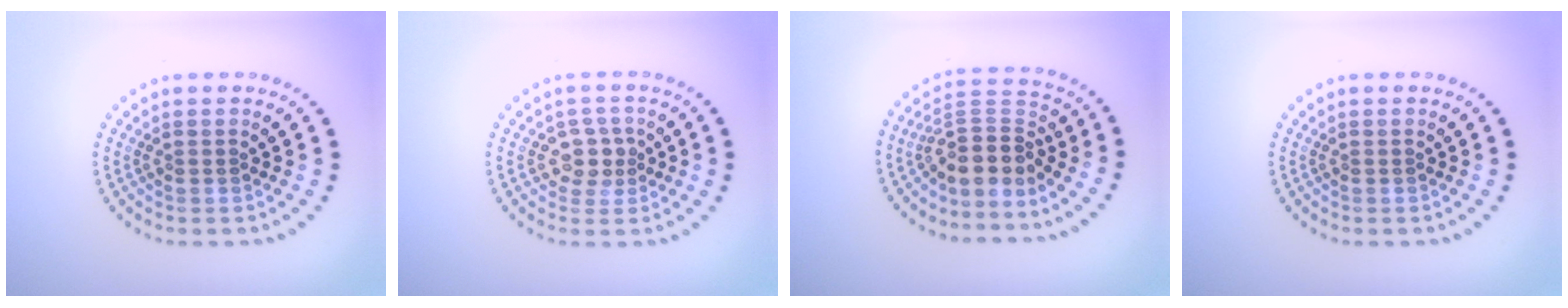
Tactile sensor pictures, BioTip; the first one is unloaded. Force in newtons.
{"total": 2.4, "press": 2.1, "slide": 1.2}
{"total": 4.1, "press": 3.1, "slide": 2.7}
{"total": 0.0}